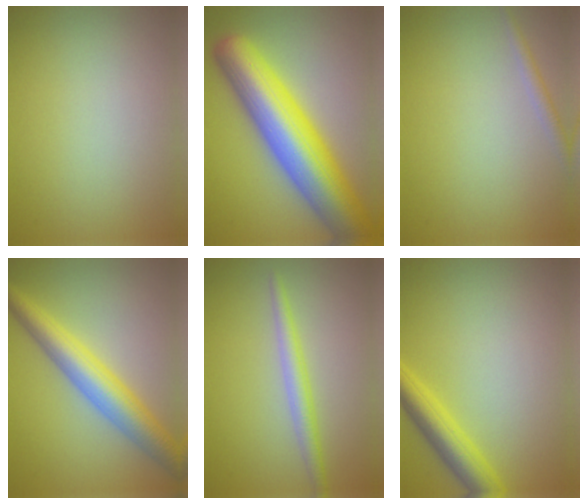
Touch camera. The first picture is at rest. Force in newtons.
{"total": 12.7, "press": 12.7, "slide": 0.4}
{"total": 1.4, "press": 1.4, "slide": 0.0}
{"total": 6.0, "press": 6.0, "slide": 0.1}
{"total": 2.3, "press": 2.3, "slide": 0.1}
{"total": 3.9, "press": 3.9, "slide": 0.2}